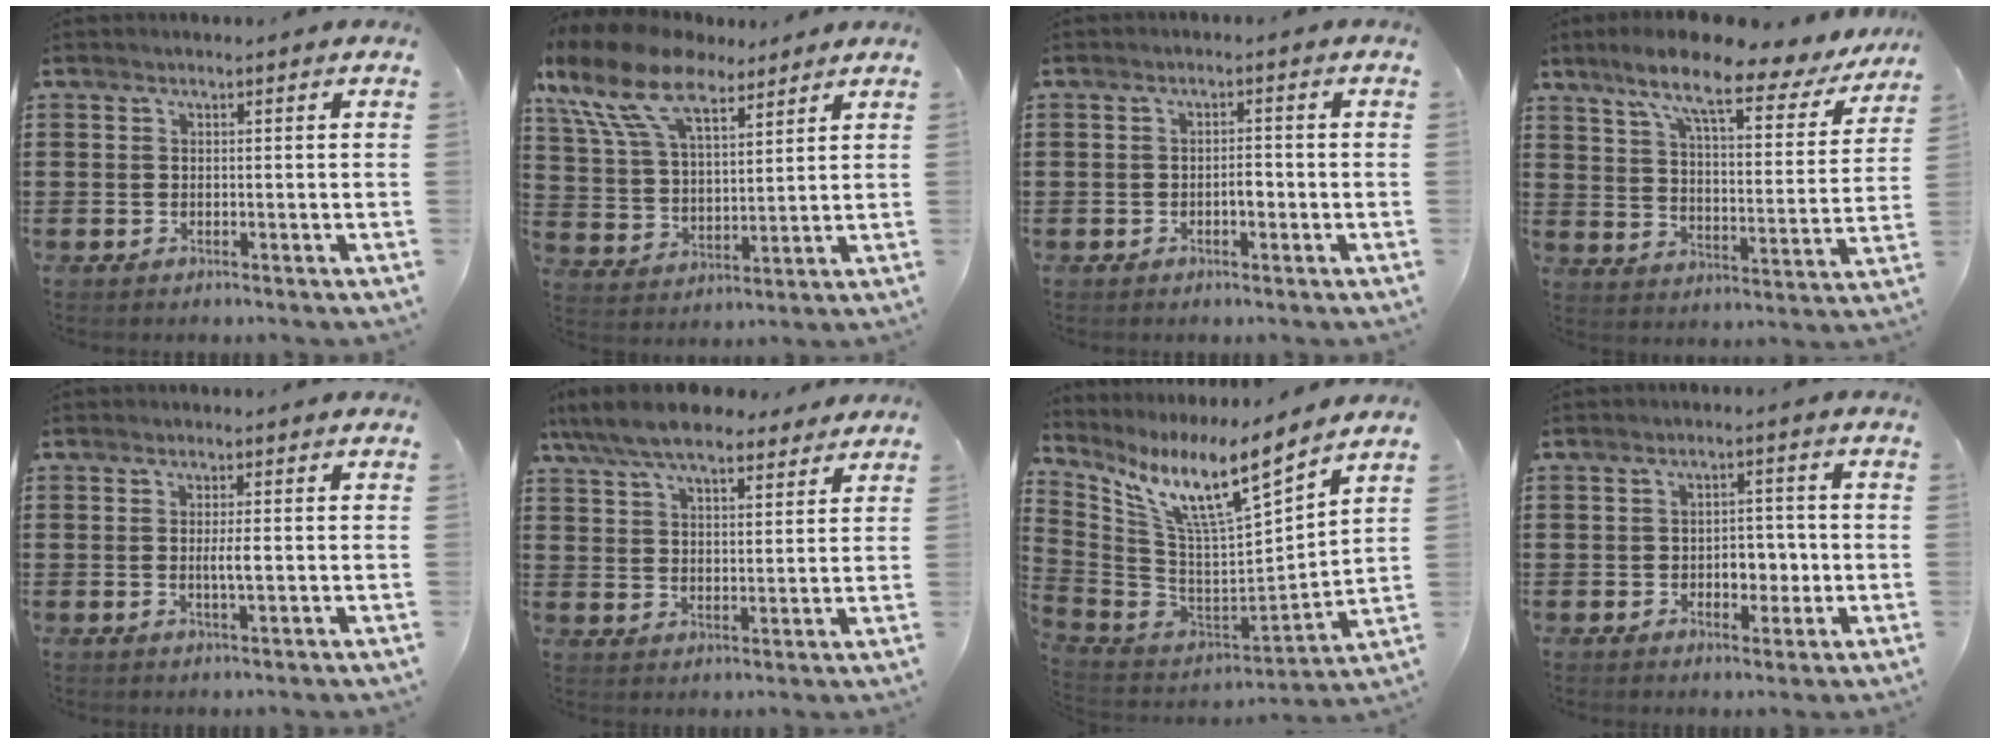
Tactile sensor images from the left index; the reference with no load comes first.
{"total": 13.9, "force": [9.9, 6.1, 7.7], "torque": [-0.197, -0.024, 0.180]}
{"total": 2.0, "force": [-0.6, 0.7, 1.7], "torque": [-0.035, 0.004, -0.012]}
{"total": 11.1, "force": [8.5, 1.5, 7.0], "torque": [-0.150, -0.049, 0.135]}
{"total": 2.5, "force": [0.0, 0.3, 2.5], "torque": [-0.046, -0.004, -0.001]}
{"total": 8.9, "force": [7.6, 2.5, 3.9], "torque": [-0.103, -0.013, 0.140]}
{"total": 12.4, "force": [8.3, 1.2, 9.1], "torque": [-0.196, -0.061, 0.135]}
{"total": 4.6, "force": [-0.9, 3.0, 3.4], "torque": [-0.053, 0.000, -0.023]}